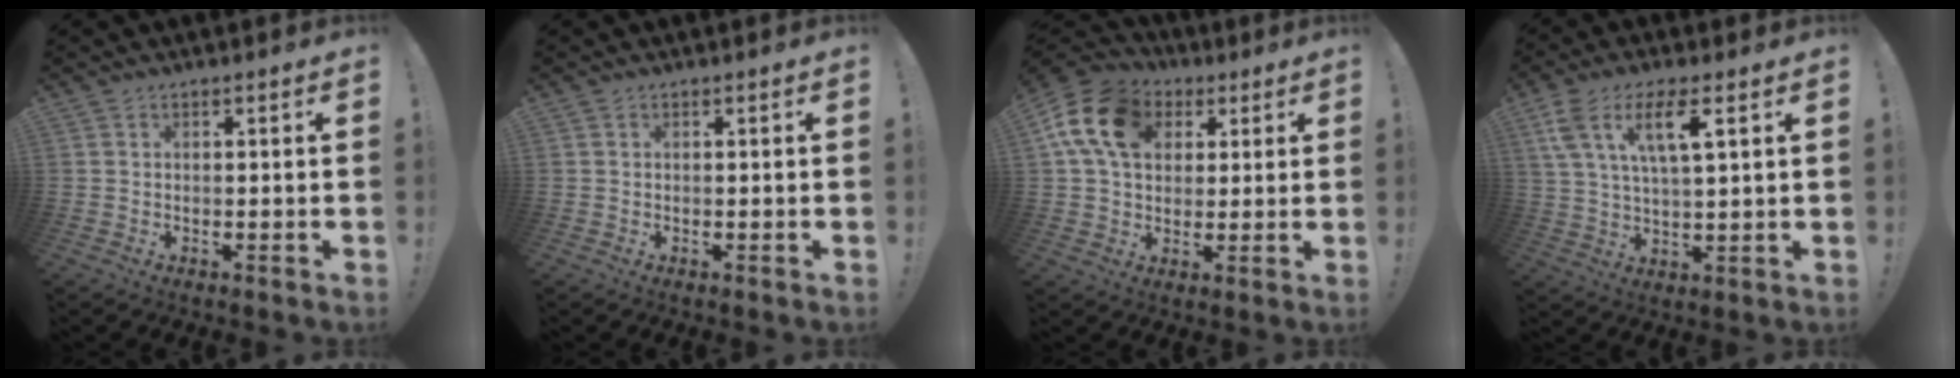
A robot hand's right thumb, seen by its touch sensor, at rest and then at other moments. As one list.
[{"total": 0.0}, {"total": 16.4, "force": [5.4, 12.1, 9.8], "torque": [-0.168, -0.006, 0.104]}, {"total": 11.3, "force": [5.3, 3.5, 9.3], "torque": [-0.170, -0.003, 0.094]}]